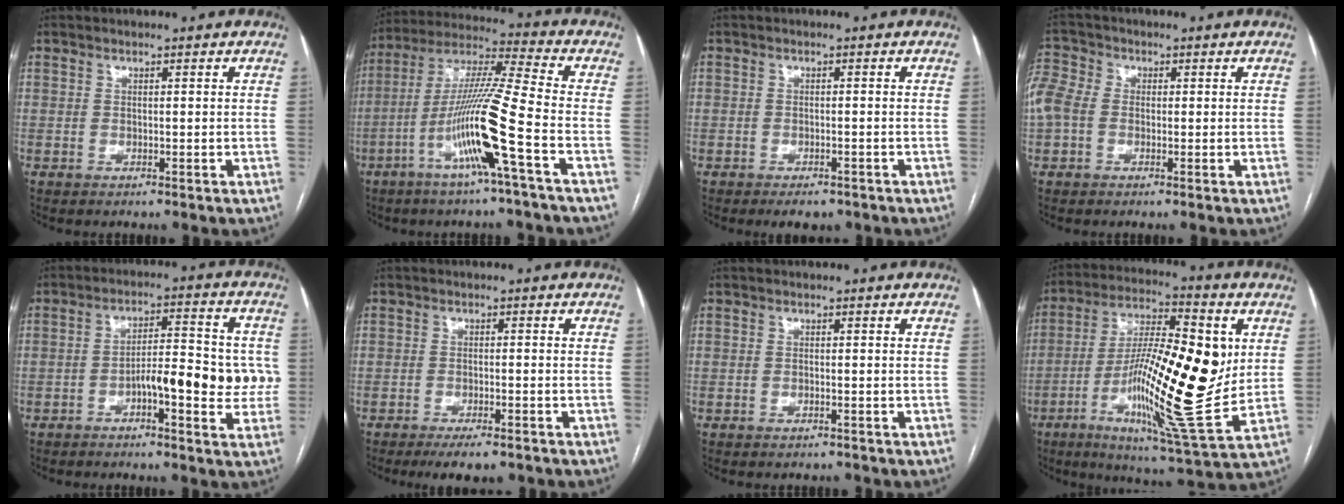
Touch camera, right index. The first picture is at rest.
{"total": 14.5, "force": [-5.5, -1.4, 13.3], "torque": [-0.262, -0.002, -0.108]}
{"total": 3.3, "force": [-2.4, 1.8, 1.3], "torque": [-0.008, 0.002, -0.026]}
{"total": 12.8, "force": [0.9, 10.9, 6.7], "torque": [-0.211, 0.046, 0.017]}
{"total": 10.2, "force": [-2.1, 3.1, 9.5], "torque": [-0.136, 0.025, -0.028]}
{"total": 4.6, "force": [-3.5, 1.4, 2.6], "torque": [-0.035, -0.003, -0.050]}
{"total": 0.6, "force": [-0.5, 0.2, 0.1], "torque": [-0.010, -0.002, -0.006]}
{"total": 22.9, "force": [-0.4, 4.4, 22.5], "torque": [-0.382, 0.004, -0.007]}